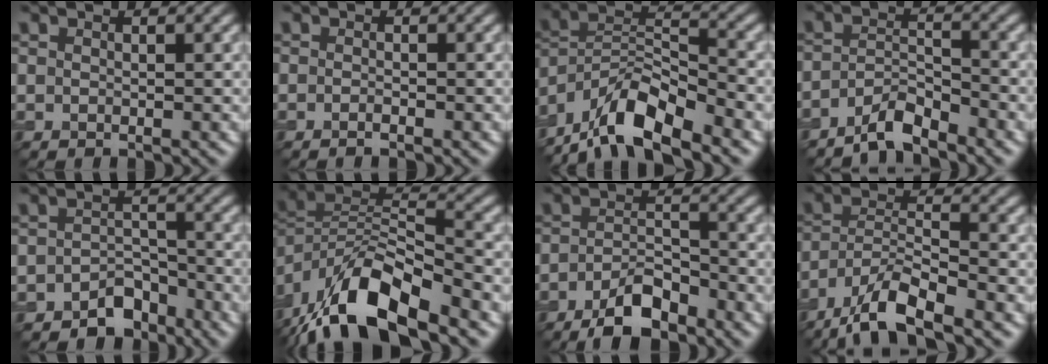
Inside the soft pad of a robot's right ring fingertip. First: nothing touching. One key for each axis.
{"total": 0.7, "fx": -0.4, "fy": 0.1, "fz": 0.5, "tx": -0.008, "ty": 0.001, "tz": -0.008}
{"total": 10.2, "fx": -7.7, "fy": 3.2, "fz": 5.9, "tx": -0.097, "ty": 0.015, "tz": -0.152}
{"total": 3.6, "fx": -3.1, "fy": 0.7, "fz": 1.7, "tx": -0.032, "ty": 0.006, "tz": -0.066}
{"total": 3.8, "fx": -2.8, "fy": 2.1, "fz": 1.3, "tx": -0.008, "ty": 0.008, "tz": -0.049}
{"total": 13.1, "fx": -8.2, "fy": 4.7, "fz": 9.1, "tx": -0.177, "ty": 0.009, "tz": -0.154}
{"total": 5.4, "fx": -3.7, "fy": 1.9, "fz": 3.4, "tx": -0.061, "ty": 0.001, "tz": -0.068}
{"total": 8.3, "fx": -6.2, "fy": 2.2, "fz": 5.1, "tx": -0.088, "ty": 0.004, "tz": -0.119}